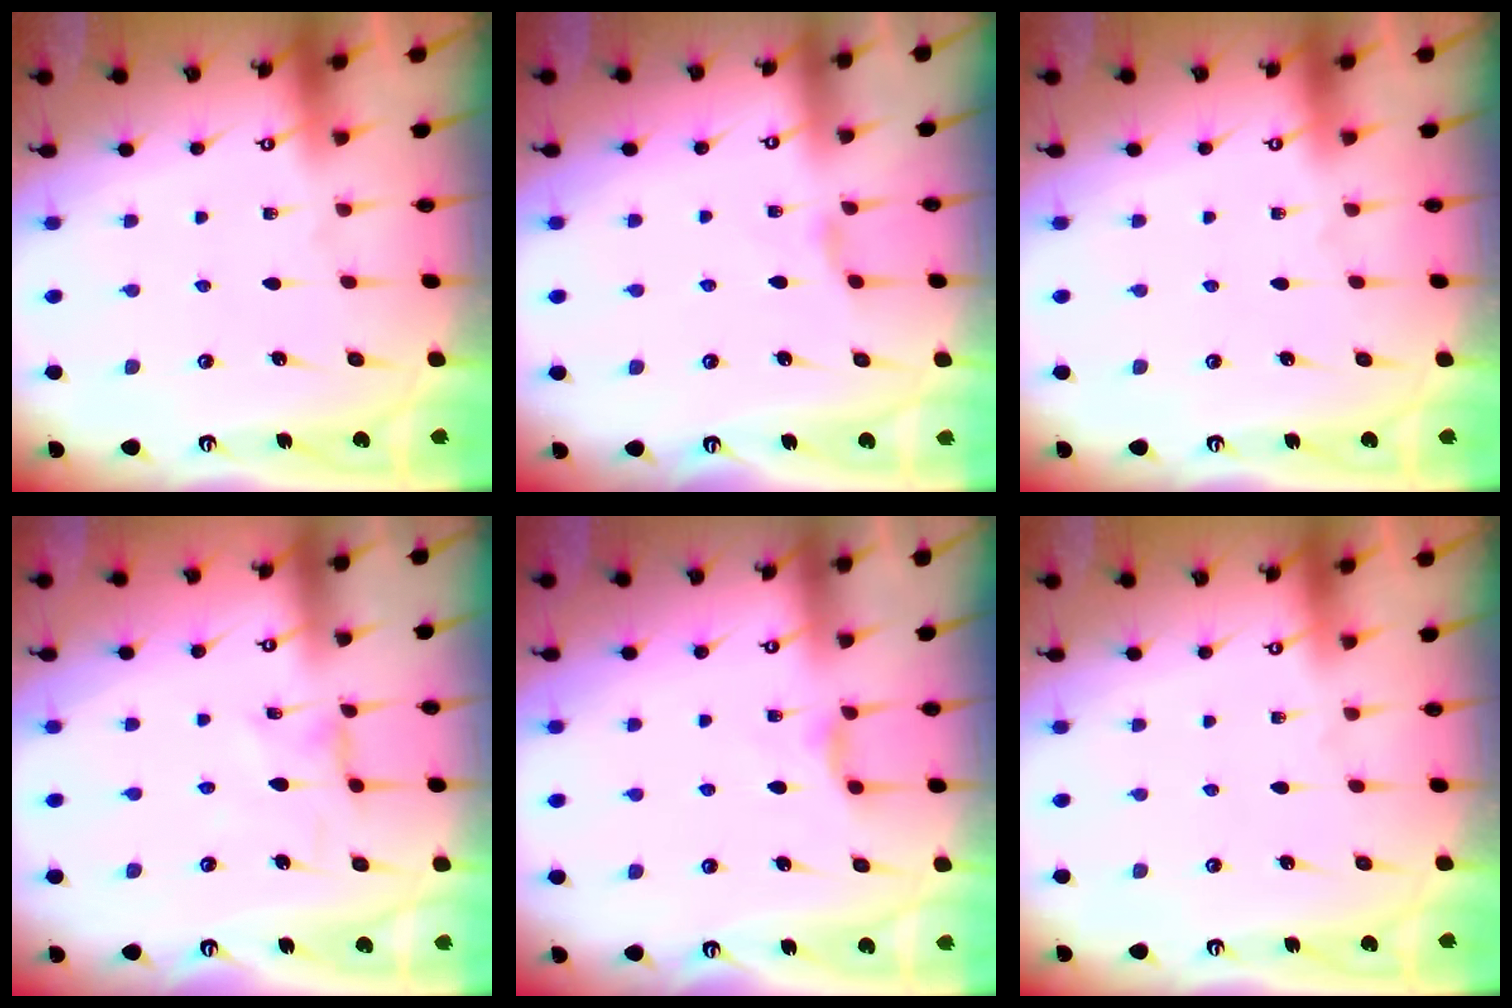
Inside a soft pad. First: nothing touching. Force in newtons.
{"total": 2.6, "press": 2.6, "slide": 0.6}
{"total": 0.0}
{"total": 0.5, "press": 0.5, "slide": 0.3}
{"total": 4.4, "press": 4.3, "slide": 0.7}
{"total": 0.0}